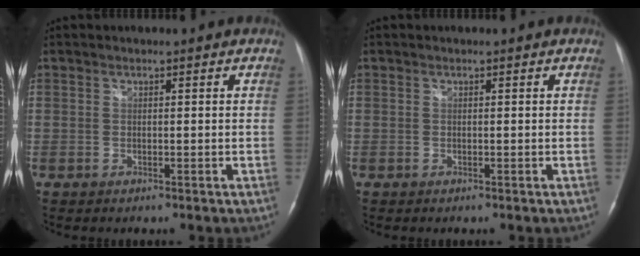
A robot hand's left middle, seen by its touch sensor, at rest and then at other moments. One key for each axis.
{"total": 0.0}